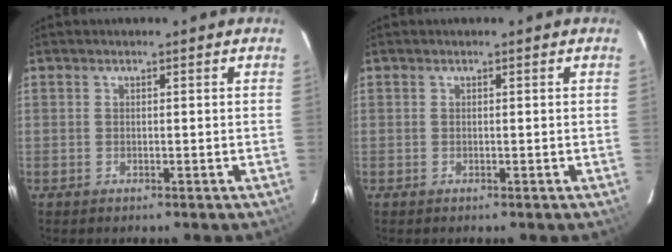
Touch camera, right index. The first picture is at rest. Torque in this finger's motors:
{"motor_torque": [0.07, 0.36, 0.02, 0.00]}